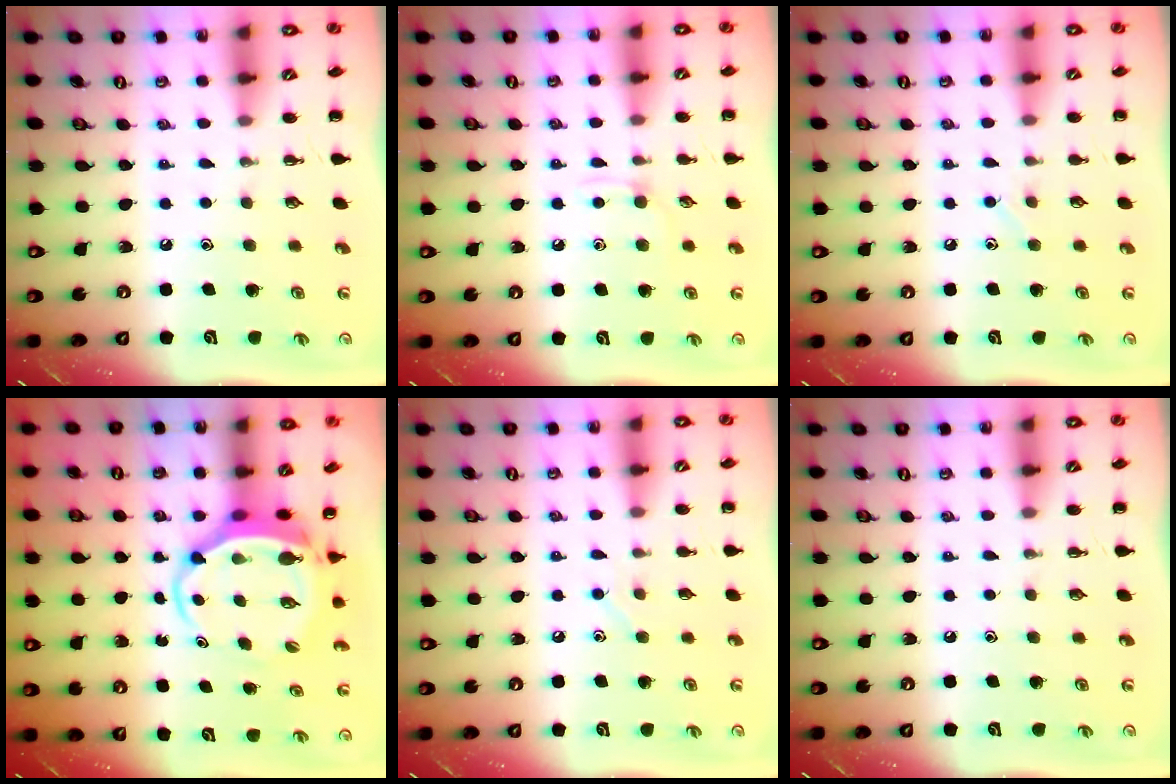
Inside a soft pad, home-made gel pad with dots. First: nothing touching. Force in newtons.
{"total": 2.8, "press": 2.7, "slide": 0.9}
{"total": 5.1, "press": 4.9, "slide": 1.4}
{"total": 6.7, "press": 6.5, "slide": 1.6}
{"total": 5.1, "press": 4.9, "slide": 1.4}
{"total": 0.0}